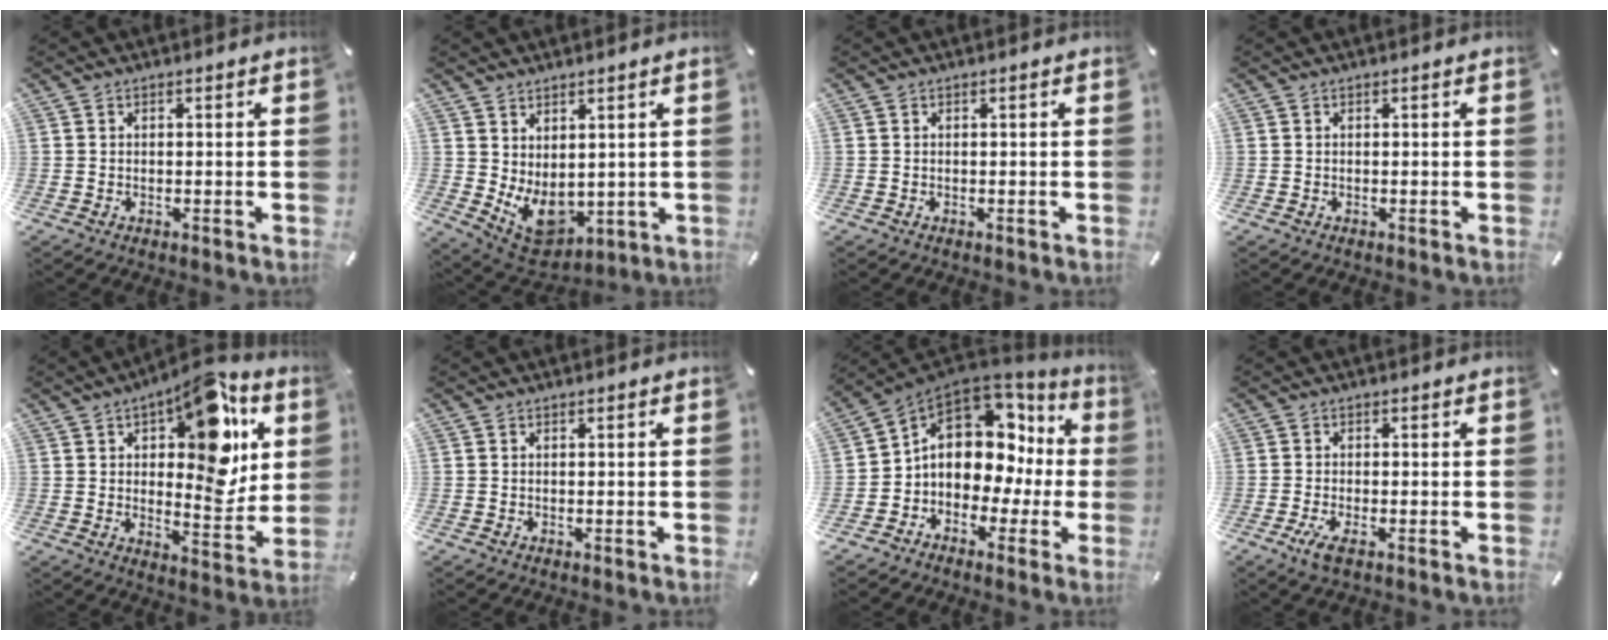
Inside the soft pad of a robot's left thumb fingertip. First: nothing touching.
{"total": 8.5, "force": [0.2, 6.8, 5.1], "torque": [-0.082, -0.023, 0.010]}
{"total": 0.0}
{"total": 0.0}
{"total": 17.7, "force": [7.7, 8.4, 13.5], "torque": [-0.166, -0.051, 0.125]}
{"total": 0.0}
{"total": 11.7, "force": [2.9, 9.3, 6.4], "torque": [-0.100, -0.028, 0.054]}
{"total": 3.3, "force": [-1.4, 1.1, 2.8], "torque": [-0.066, -0.006, -0.028]}